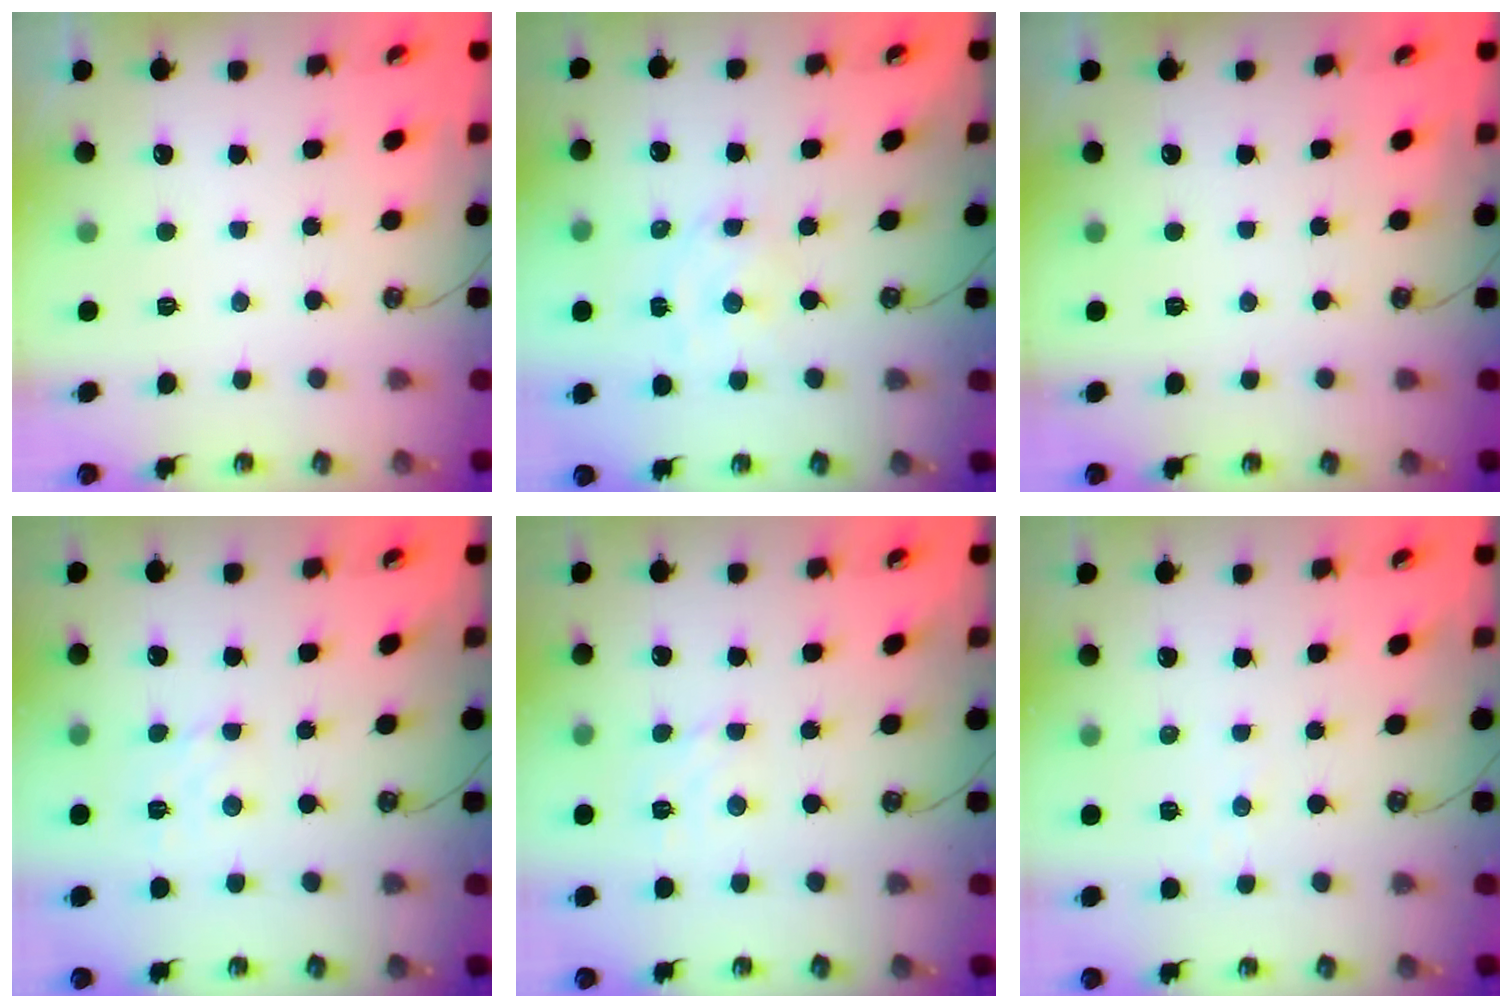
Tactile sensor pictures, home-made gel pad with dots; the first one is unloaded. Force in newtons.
{"total": 2.6, "press": 2.6, "slide": 0.6}
{"total": 0.0}
{"total": 1.8, "press": 1.7, "slide": 0.6}
{"total": 2.3, "press": 2.3, "slide": 0.5}
{"total": 1.8, "press": 1.7, "slide": 0.2}